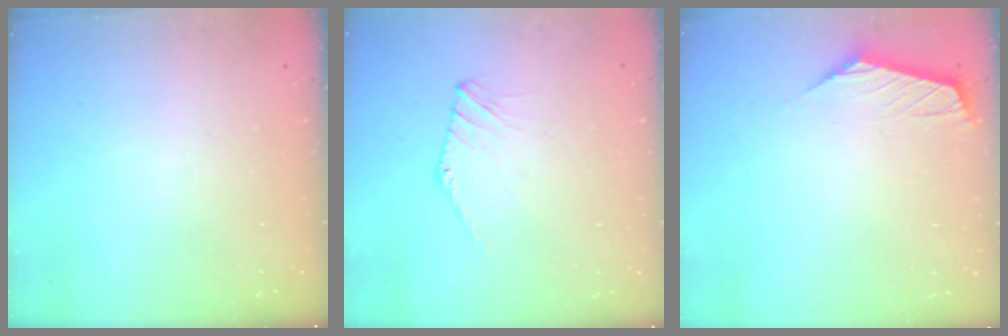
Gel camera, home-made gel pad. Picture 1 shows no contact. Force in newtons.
{"total": 3.1, "press": 3.0, "slide": 0.8}
{"total": 1.0, "press": 1.0, "slide": 0.2}